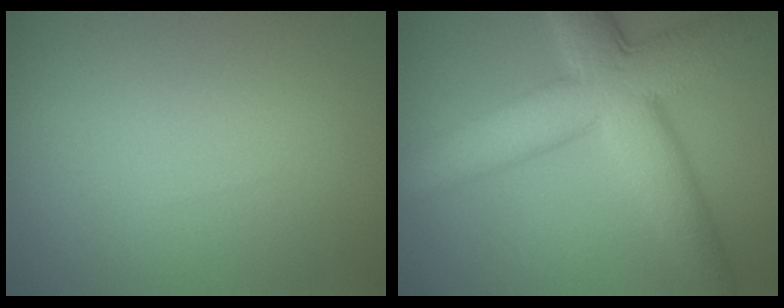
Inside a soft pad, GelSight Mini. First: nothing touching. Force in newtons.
{"total": 9.3, "press": 9.3, "slide": 0.4}